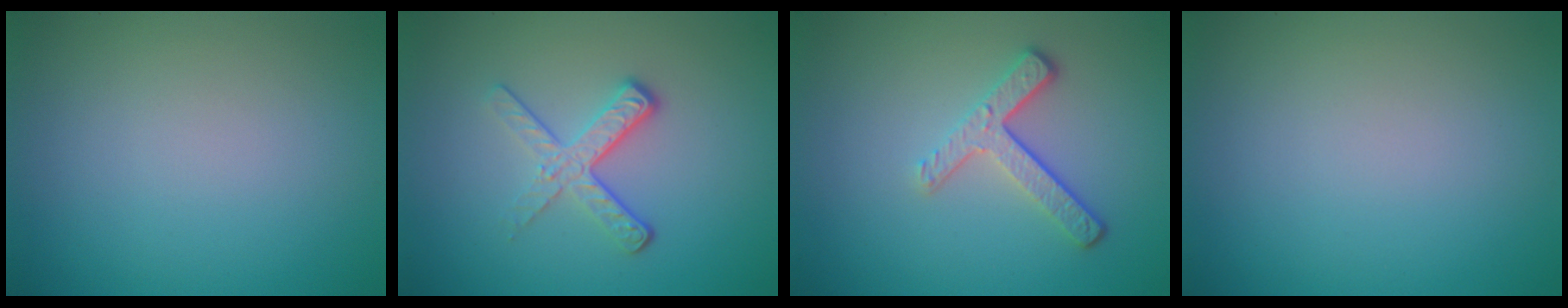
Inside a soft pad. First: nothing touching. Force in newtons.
{"total": 3.5, "press": 2.3, "slide": 2.7}
{"total": 3.2, "press": 2.4, "slide": 2.0}
{"total": 0.0}